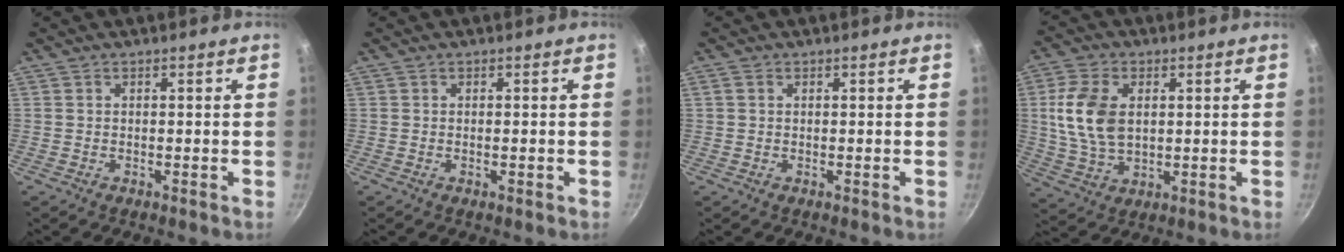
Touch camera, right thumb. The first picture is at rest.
{"total": 0.8, "force": [-0.2, 0.3, 0.8], "torque": [-0.012, 0.001, -0.004]}
{"total": 1.0, "force": [0.3, 0.8, 0.5], "torque": [-0.008, 0.002, 0.003]}
{"total": 11.6, "force": [1.9, 7.4, 8.7], "torque": [-0.161, -0.007, 0.040]}